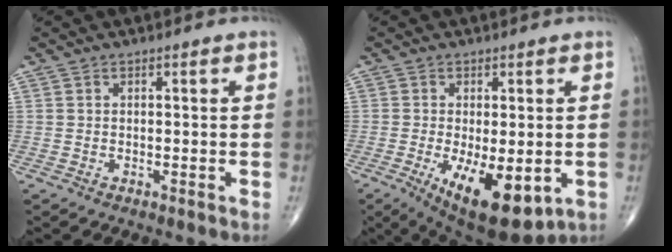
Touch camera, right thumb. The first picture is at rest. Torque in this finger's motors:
{"motor_torque": [-0.02, 1.17, 0.67, 0.48, 0.09]}